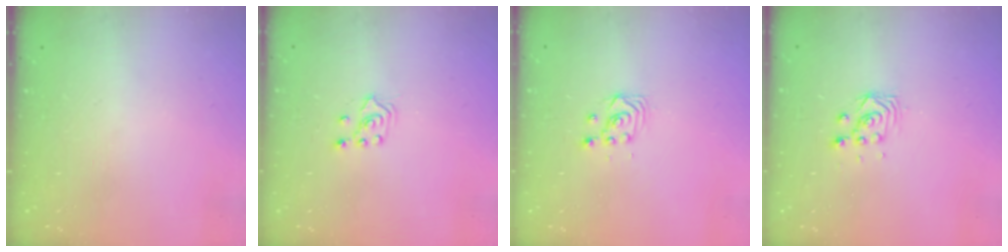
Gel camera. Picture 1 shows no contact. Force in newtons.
{"total": 3.5, "press": 3.4, "slide": 0.8}
{"total": 3.3, "press": 3.3, "slide": 0.1}
{"total": 2.9, "press": 2.9, "slide": 0.4}